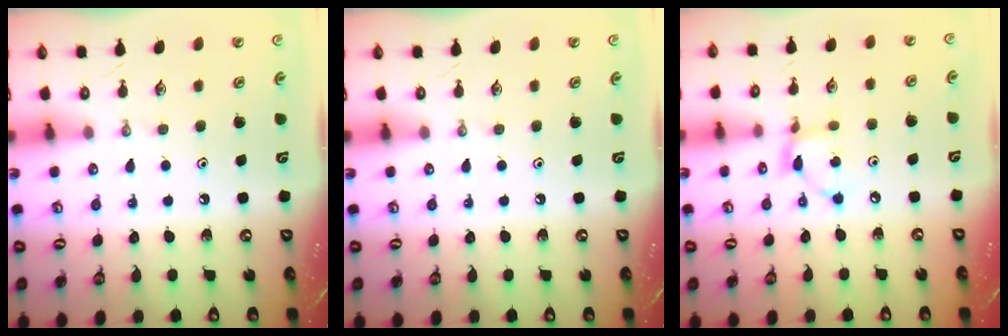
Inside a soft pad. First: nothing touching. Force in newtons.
{"total": 0.0}
{"total": 7.1, "press": 7.1, "slide": 0.1}